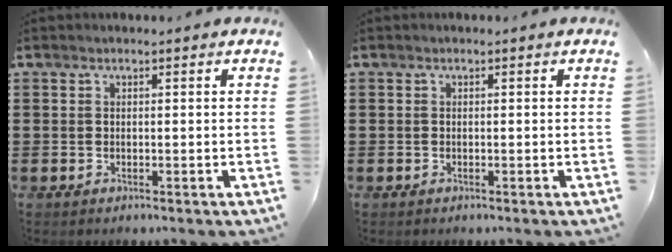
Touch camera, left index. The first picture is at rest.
{"total": 0.0}